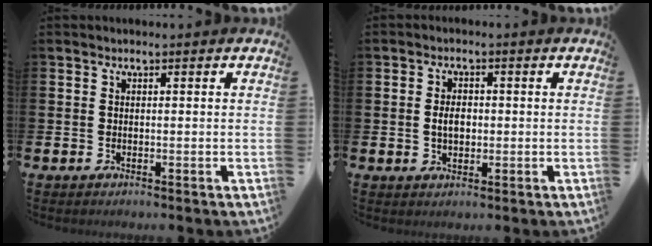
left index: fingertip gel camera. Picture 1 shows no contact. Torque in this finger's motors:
{"motor_torque": [0.51, 0.44, 0.04, 0.10]}